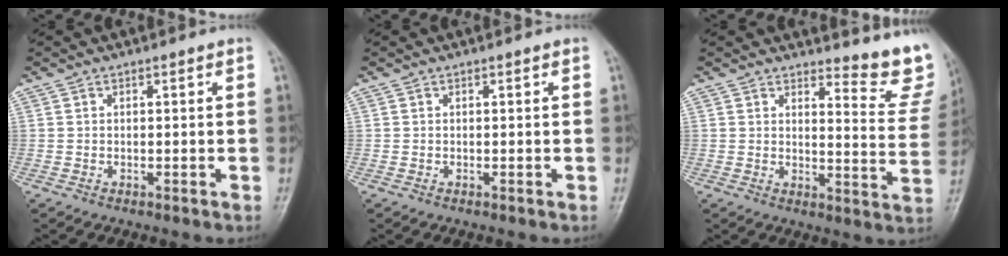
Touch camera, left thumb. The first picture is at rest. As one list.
[{"total": 0.0}, {"total": 9.1, "force": [8.8, 1.8, 1.8], "torque": [0.010, -0.093, 0.078]}]